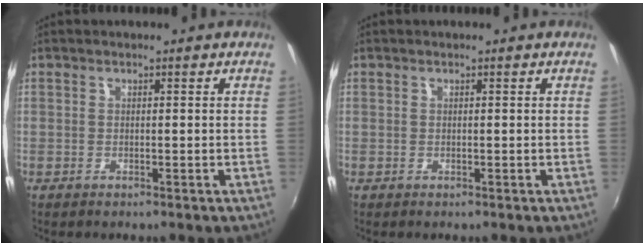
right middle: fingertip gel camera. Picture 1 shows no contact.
{"total": 0.0}